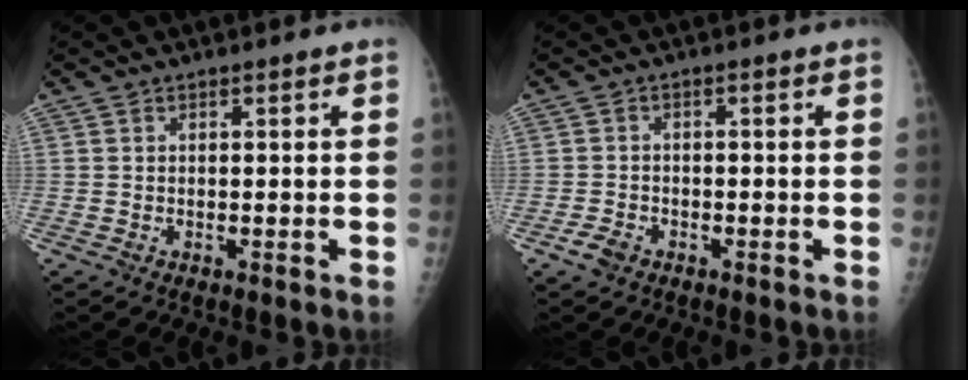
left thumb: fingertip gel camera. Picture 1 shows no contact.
{"total": 2.5, "force": [-1.7, 1.5, 1.1], "torque": [-0.021, 0.008, -0.028]}